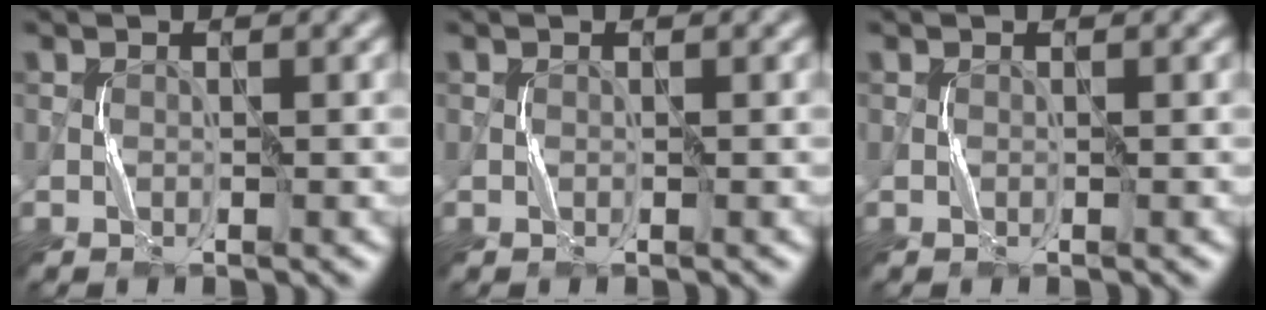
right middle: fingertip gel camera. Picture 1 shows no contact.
{"total": 0.0}
{"total": 0.0}